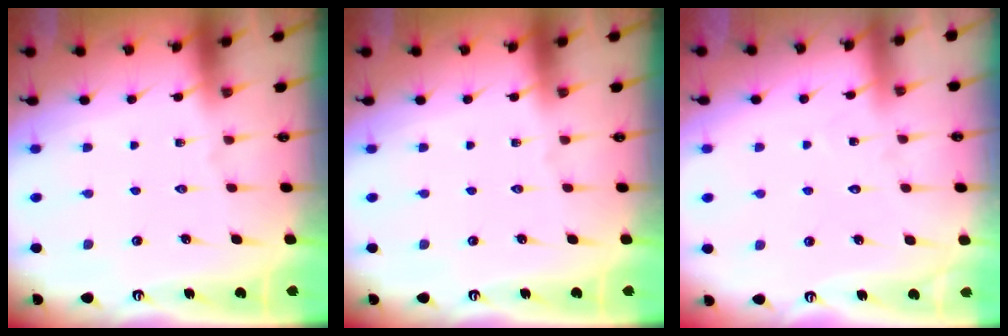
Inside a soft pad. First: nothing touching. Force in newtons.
{"total": 0.0}
{"total": 4.7, "press": 4.7, "slide": 0.5}